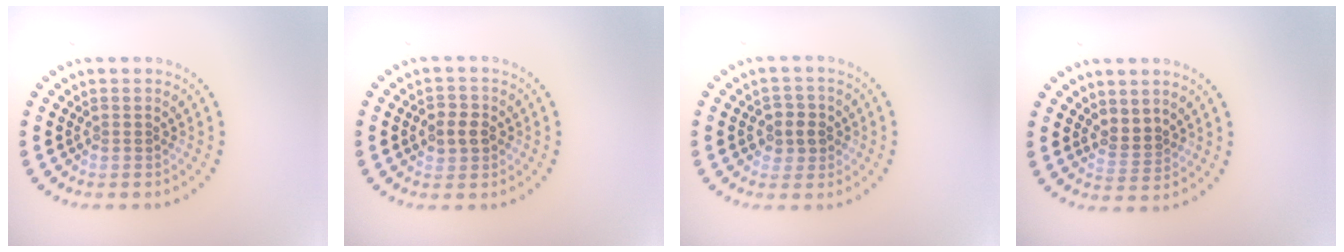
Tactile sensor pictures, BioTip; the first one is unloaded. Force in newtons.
{"total": 2.6, "press": 2.5, "slide": 0.5}
{"total": 2.3, "press": 2.2, "slide": 0.7}
{"total": 1.8, "press": 1.5, "slide": 0.9}